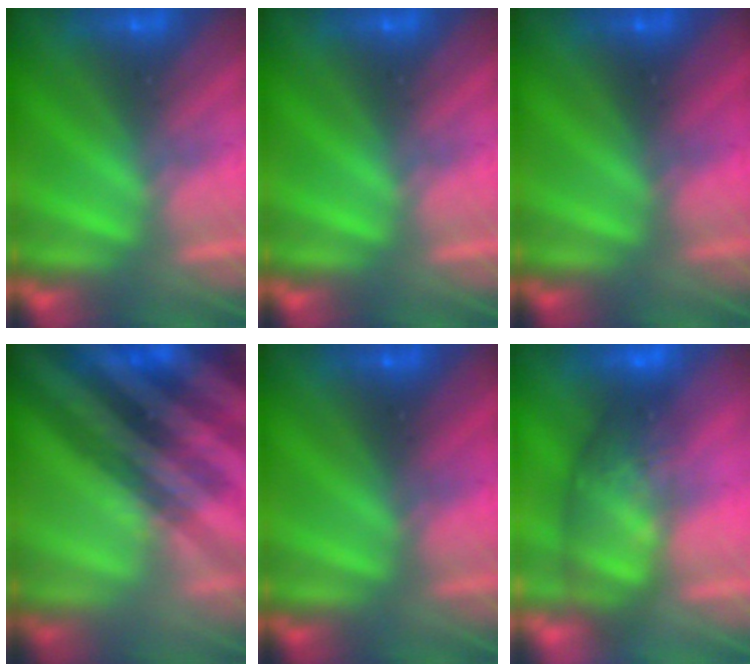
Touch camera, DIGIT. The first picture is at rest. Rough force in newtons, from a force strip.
{"total": 0.0}
{"total": 2.2}
{"total": 3.3}
{"total": 2.2}
{"total": 7.4}